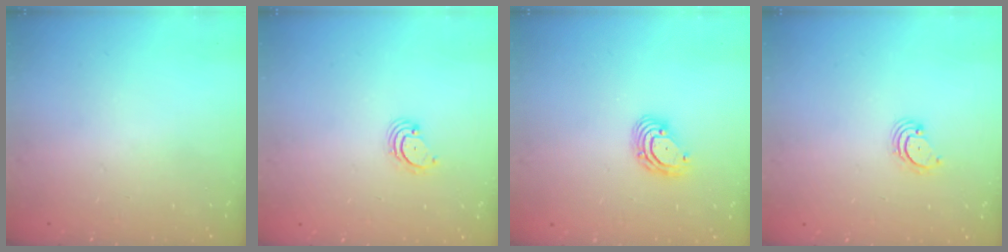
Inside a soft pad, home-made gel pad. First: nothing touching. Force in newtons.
{"total": 2.7, "press": 2.7, "slide": 0.3}
{"total": 5.8, "press": 5.7, "slide": 0.8}
{"total": 2.7, "press": 2.7, "slide": 0.3}